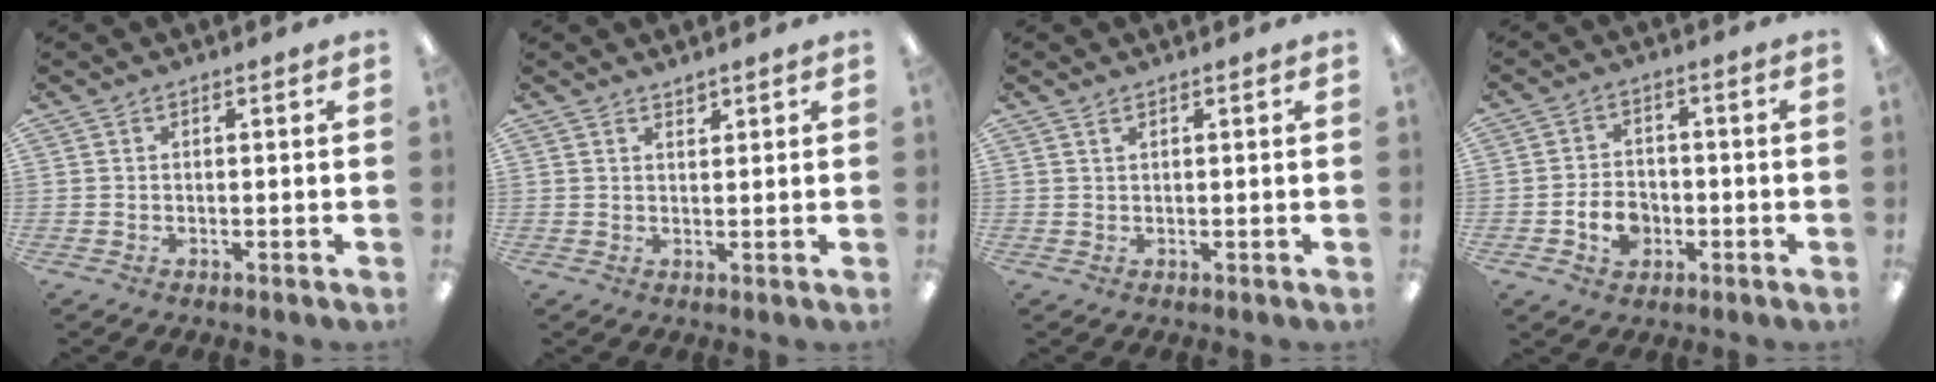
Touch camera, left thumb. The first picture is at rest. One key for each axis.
{"total": 1.4, "fx": 1.4, "fy": 0.3, "fz": 0.1, "tx": -0.002, "ty": -0.003, "tz": 0.026}
{"total": 0.9, "fx": 0.6, "fy": 0.4, "fz": 0.5, "tx": -0.012, "ty": 0.002, "tz": 0.011}
{"total": 6.0, "fx": -2.2, "fy": 4.4, "fz": 3.5, "tx": -0.068, "ty": 0.011, "tz": -0.037}